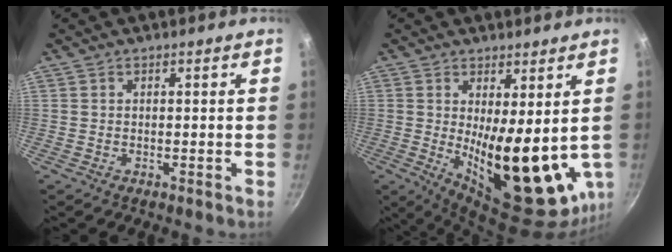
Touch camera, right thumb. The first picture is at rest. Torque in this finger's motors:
{"motor_torque": [2.47, 2.54, 2.42, -0.33, 0.54]}